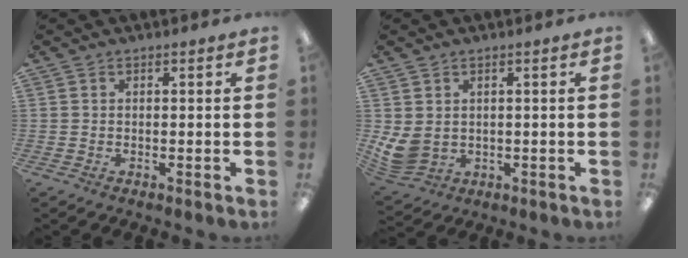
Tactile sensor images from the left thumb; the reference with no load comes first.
{"total": 5.7, "force": [1.2, 4.4, 3.3], "torque": [-0.090, -0.008, 0.026]}